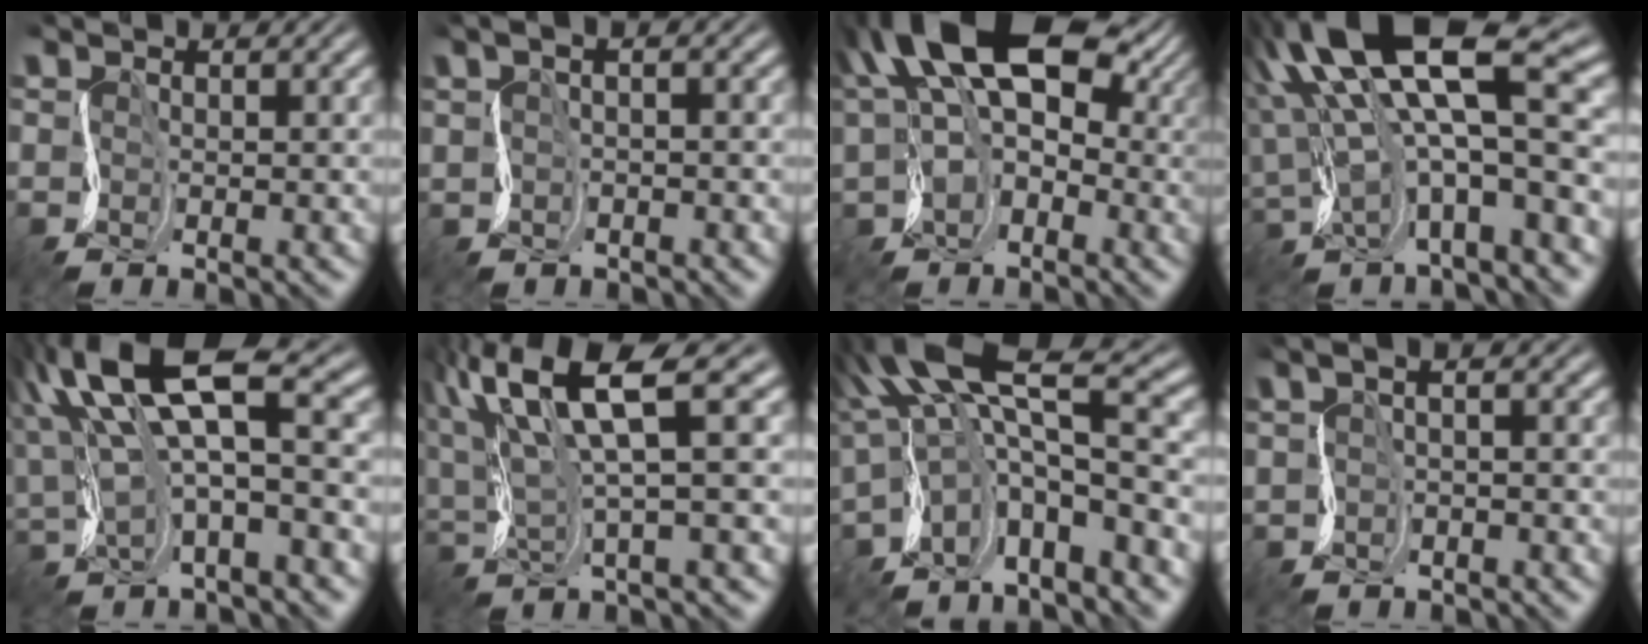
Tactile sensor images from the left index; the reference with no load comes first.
{"total": 1.2, "force": [1.1, 0.2, 0.4], "torque": [-0.017, 0.012, 0.021]}
{"total": 14.3, "force": [5.4, 8.5, 10.1], "torque": [-0.154, 0.026, 0.088]}
{"total": 13.4, "force": [3.8, 4.1, 12.2], "torque": [-0.218, 0.013, 0.082]}
{"total": 9.5, "force": [4.2, 3.1, 7.9], "torque": [-0.164, 0.024, 0.079]}
{"total": 10.0, "force": [5.0, 1.7, 8.5], "torque": [-0.178, 0.027, 0.100]}
{"total": 8.4, "force": [0.3, 2.8, 7.9], "torque": [-0.144, 0.016, 0.000]}
{"total": 1.4, "force": [1.2, 0.3, 0.8], "torque": [-0.025, 0.013, 0.021]}